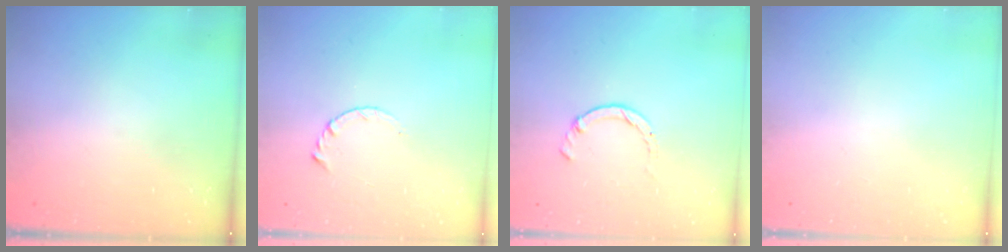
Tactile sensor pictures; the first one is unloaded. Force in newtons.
{"total": 3.5, "press": 3.5, "slide": 0.4}
{"total": 1.7, "press": 1.7, "slide": 0.3}
{"total": 0.0}